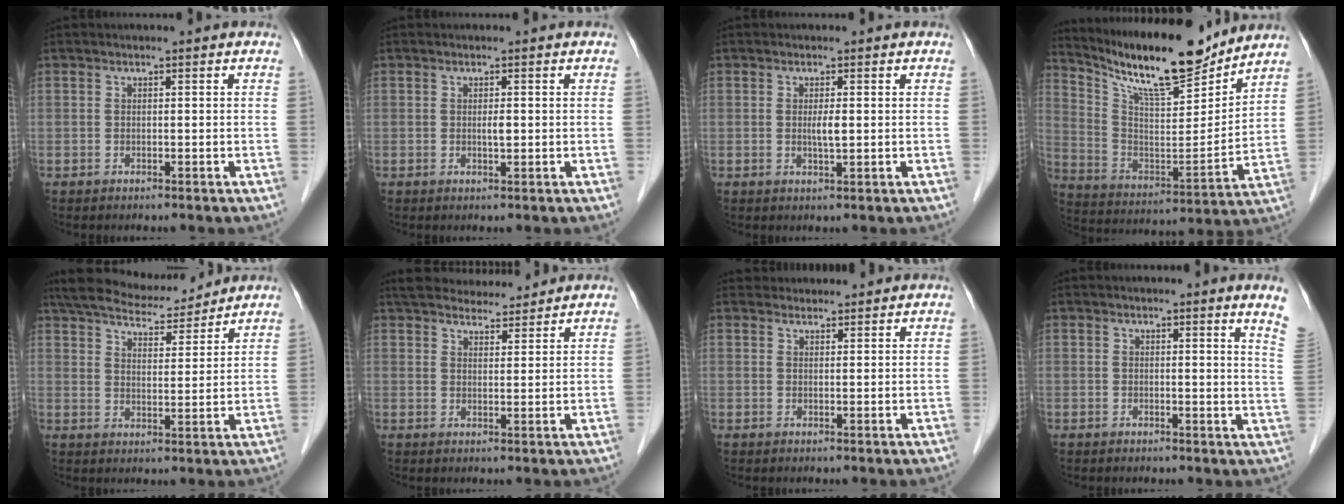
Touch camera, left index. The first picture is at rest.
{"total": 1.0, "force": [0.1, 0.3, 1.0], "torque": [-0.016, -0.001, 0.001]}
{"total": 1.8, "force": [0.2, 0.2, 1.8], "torque": [-0.034, -0.002, 0.003]}
{"total": 17.3, "force": [15.1, 2.4, 8.0], "torque": [-0.151, -0.016, 0.263]}
{"total": 13.5, "force": [12.2, 2.7, 5.1], "torque": [-0.088, 0.024, 0.194]}
{"total": 11.9, "force": [11.0, 2.5, 3.6], "torque": [-0.051, 0.023, 0.167]}
{"total": 3.5, "force": [3.3, 0.9, -0.2], "torque": [0.003, 0.025, 0.049]}
{"total": 4.3, "force": [3.4, -1.1, 2.3], "torque": [-0.031, -0.029, 0.019]}